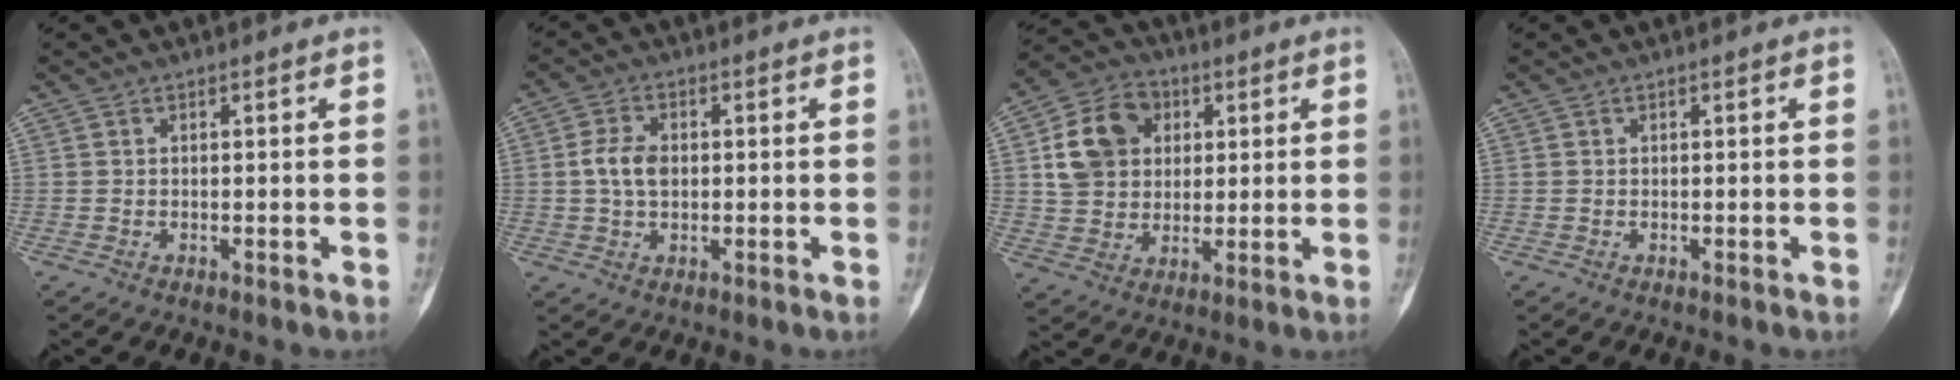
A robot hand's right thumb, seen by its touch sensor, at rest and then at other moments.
{"total": 5.3, "force": [0.2, 3.5, 4.0], "torque": [-0.078, 0.006, 0.001]}
{"total": 12.5, "force": [3.2, 10.1, 6.7], "torque": [-0.096, 0.003, 0.054]}
{"total": 0.0}